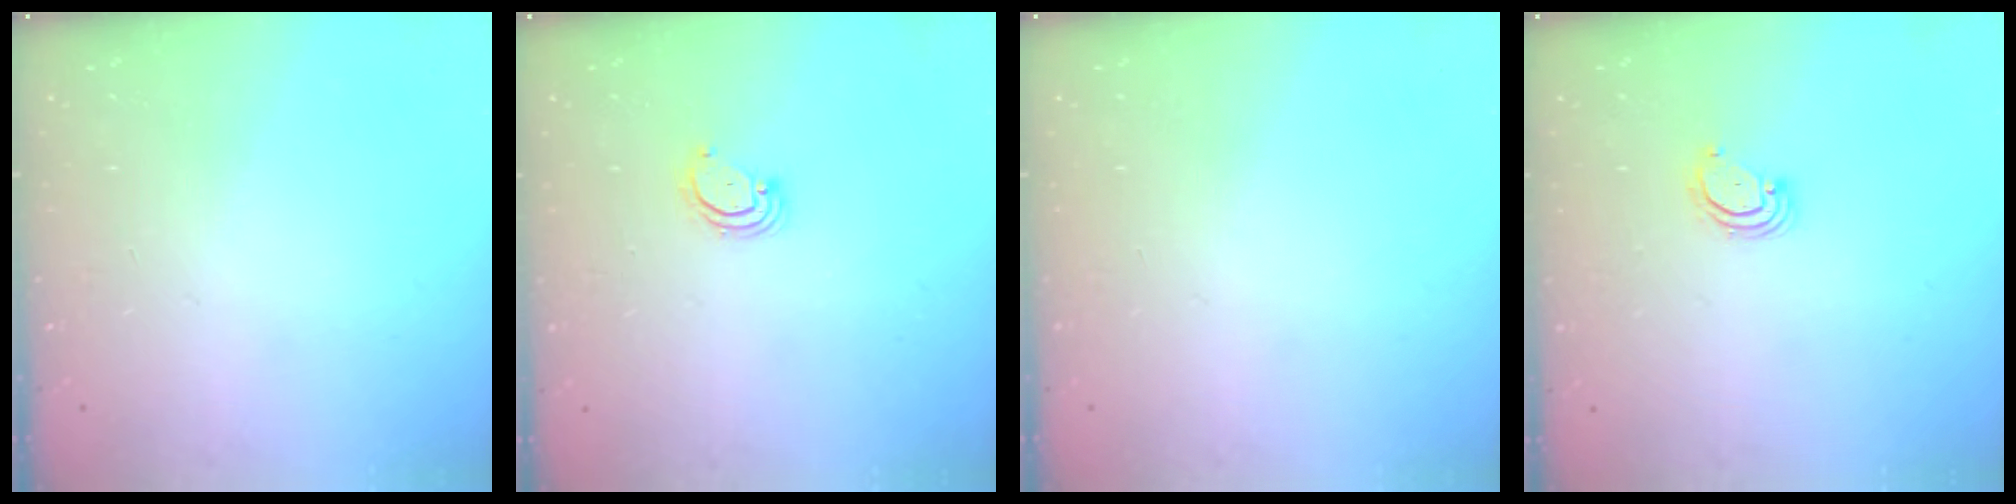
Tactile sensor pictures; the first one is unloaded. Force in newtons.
{"total": 2.8, "press": 2.8, "slide": 0.2}
{"total": 0.0}
{"total": 2.9, "press": 2.9, "slide": 0.3}